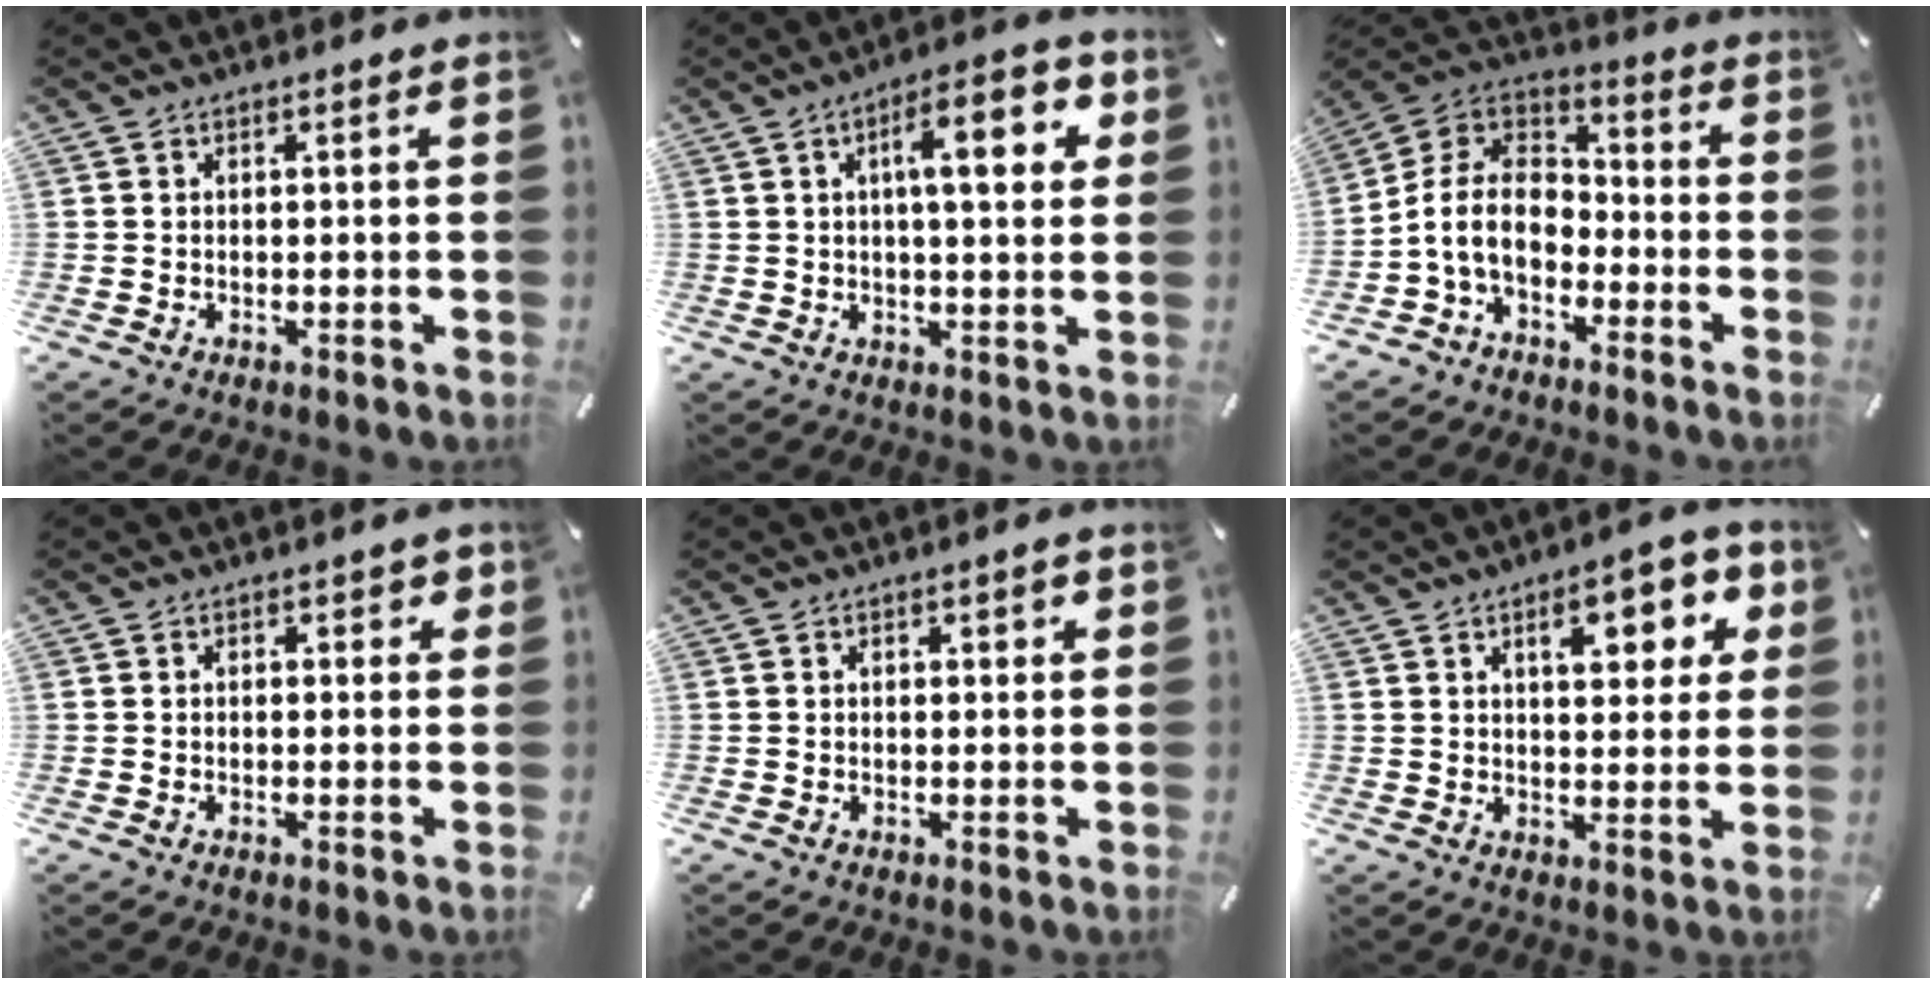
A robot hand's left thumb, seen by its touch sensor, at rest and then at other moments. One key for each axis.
{"total": 12.3, "fx": 4.0, "fy": 3.9, "fz": 11.0, "tx": -0.164, "ty": -0.002, "tz": 0.056}
{"total": 10.7, "fx": -4.4, "fy": 7.7, "fz": 6.0, "tx": -0.154, "ty": 0.018, "tz": -0.090}
{"total": 1.4, "fx": 0.2, "fy": 0.9, "fz": 1.0, "tx": -0.004, "ty": 0.000, "tz": -0.001}
{"total": 1.7, "fx": 0.5, "fy": 1.0, "fz": 1.4, "tx": -0.026, "ty": 0.007, "tz": 0.006}
{"total": 11.9, "fx": 5.3, "fy": 5.5, "fz": 9.1, "tx": -0.113, "ty": -0.014, "tz": 0.081}